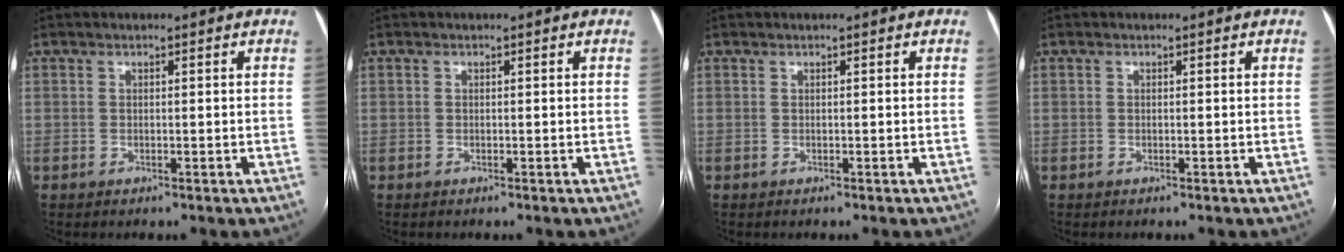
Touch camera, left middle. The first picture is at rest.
{"total": 0.0}
{"total": 0.0}
{"total": 0.0}